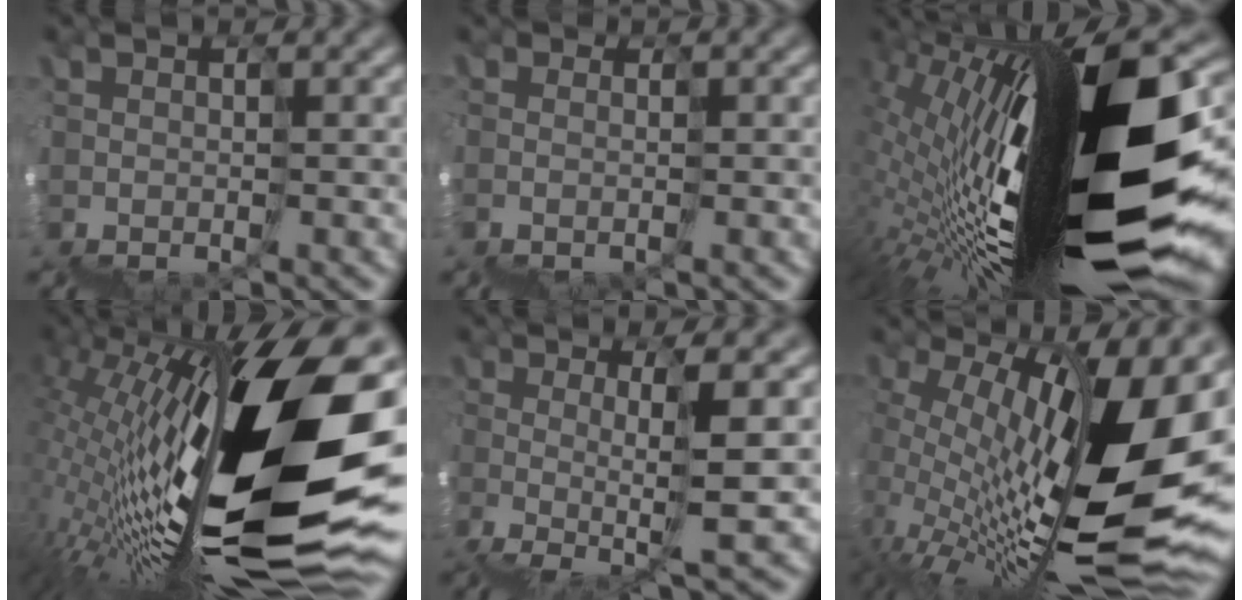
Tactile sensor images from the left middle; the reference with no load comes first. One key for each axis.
{"total": 1.1, "fx": -0.5, "fy": 0.5, "fz": -0.9, "tx": 0.026, "ty": 0.016, "tz": -0.009}
{"total": 14.7, "fx": 1.7, "fy": 3.9, "fz": 14.0, "tx": -0.229, "ty": 0.029, "tz": 0.015}
{"total": 14.9, "fx": 2.6, "fy": 3.9, "fz": 14.2, "tx": -0.250, "ty": 0.035, "tz": 0.026}
{"total": 3.1, "fx": 2.2, "fy": -1.5, "fz": 1.6, "tx": -0.003, "ty": 0.030, "tz": 0.031}
{"total": 12.5, "fx": 4.7, "fy": 2.6, "fz": 11.3, "tx": -0.161, "ty": 0.037, "tz": 0.084}